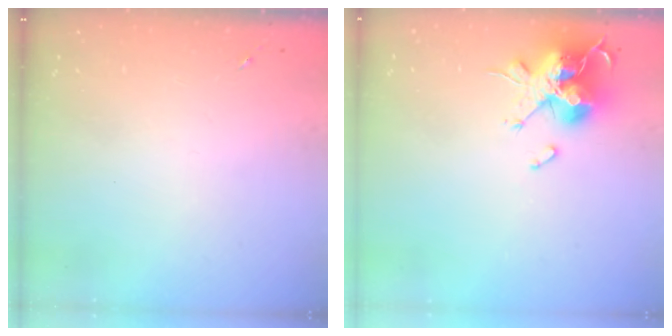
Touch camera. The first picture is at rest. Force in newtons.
{"total": 15.3, "press": 15.1, "slide": 2.4}